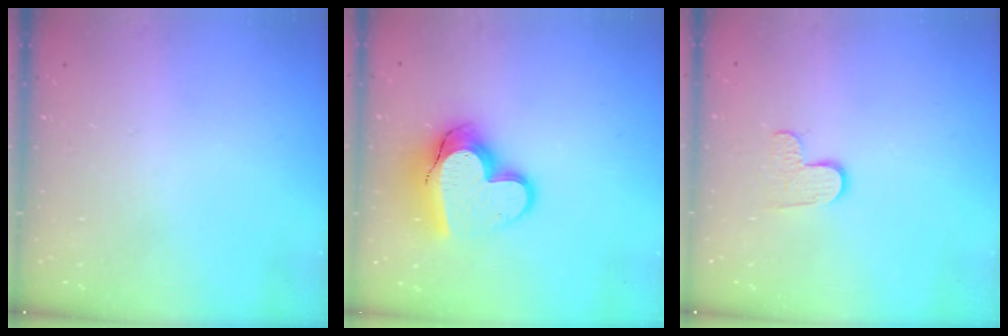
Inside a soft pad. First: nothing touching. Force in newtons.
{"total": 16.2, "press": 16.2, "slide": 1.3}
{"total": 5.5, "press": 5.5, "slide": 0.4}